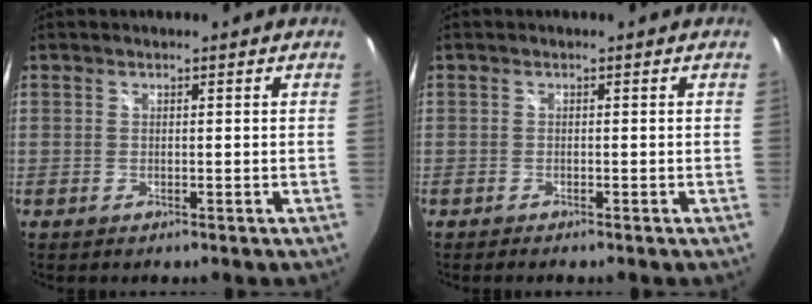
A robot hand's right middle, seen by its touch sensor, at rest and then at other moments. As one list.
[{"total": 1.7, "force": [-1.5, 0.2, 0.7], "torque": [-0.018, -0.011, -0.027]}]